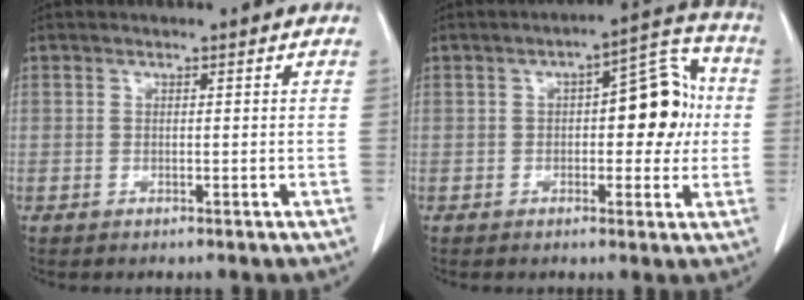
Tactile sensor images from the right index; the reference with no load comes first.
{"total": 10.5, "force": [0.6, 4.3, 9.6], "torque": [-0.116, 0.037, 0.009]}